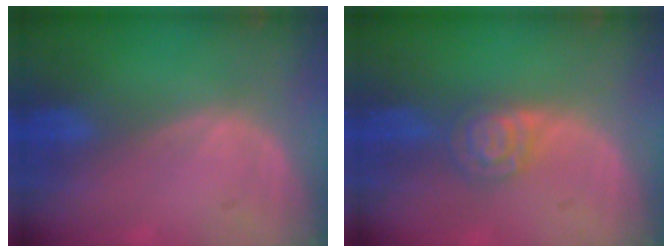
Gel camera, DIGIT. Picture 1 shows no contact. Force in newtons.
{"total": 4.8, "press": 4.2, "slide": 2.3}